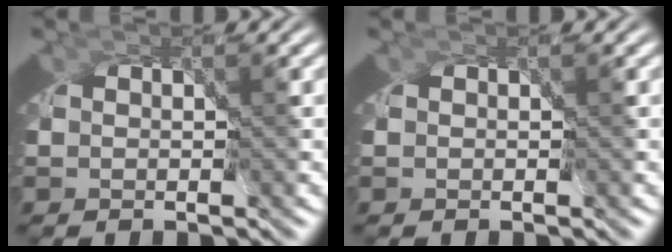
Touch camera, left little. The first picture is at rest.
{"total": 0.0}